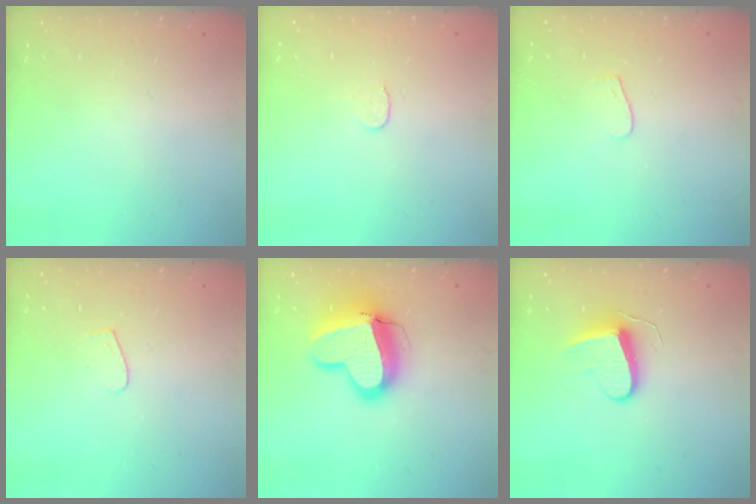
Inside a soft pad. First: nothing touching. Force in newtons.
{"total": 3.5, "press": 3.5, "slide": 0.4}
{"total": 3.9, "press": 3.9, "slide": 0.4}
{"total": 4.0, "press": 4.0, "slide": 0.4}
{"total": 15.5, "press": 15.3, "slide": 2.2}
{"total": 8.9, "press": 8.9, "slide": 0.7}